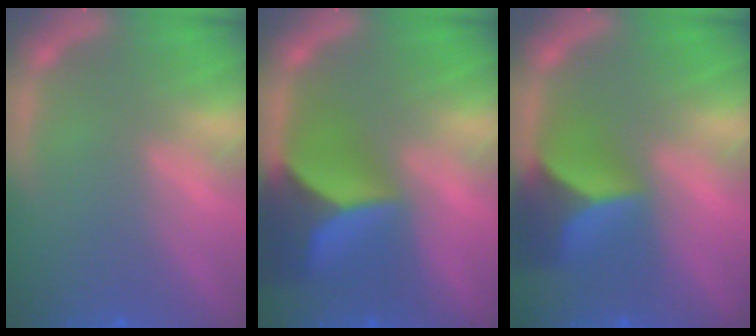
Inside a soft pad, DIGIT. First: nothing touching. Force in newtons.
{"total": 8.9}
{"total": 6.4}